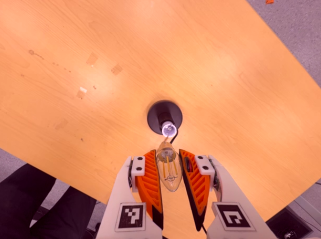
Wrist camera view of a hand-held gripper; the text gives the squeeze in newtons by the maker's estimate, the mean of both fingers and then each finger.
{"total": 10.6, "left": 10.1, "right": 11.0}